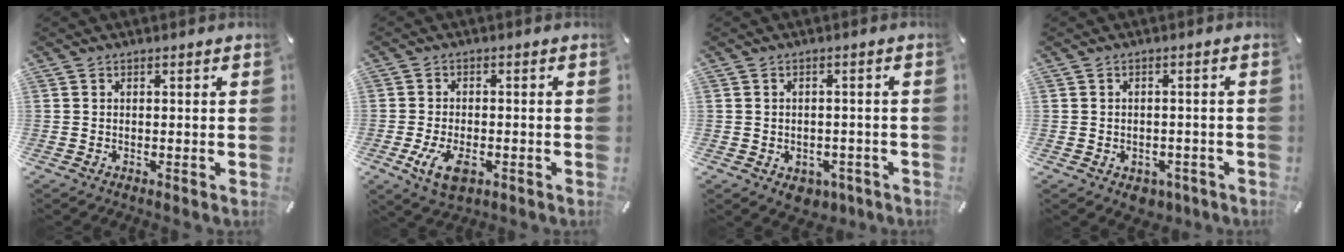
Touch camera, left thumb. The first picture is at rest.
{"total": 7.1, "force": [-2.5, 4.0, 5.3], "torque": [-0.114, -0.004, -0.048]}
{"total": 3.9, "force": [-2.0, 2.9, 1.7], "torque": [-0.026, 0.013, -0.032]}
{"total": 3.1, "force": [-1.7, 2.3, 1.2], "torque": [-0.019, 0.009, -0.031]}